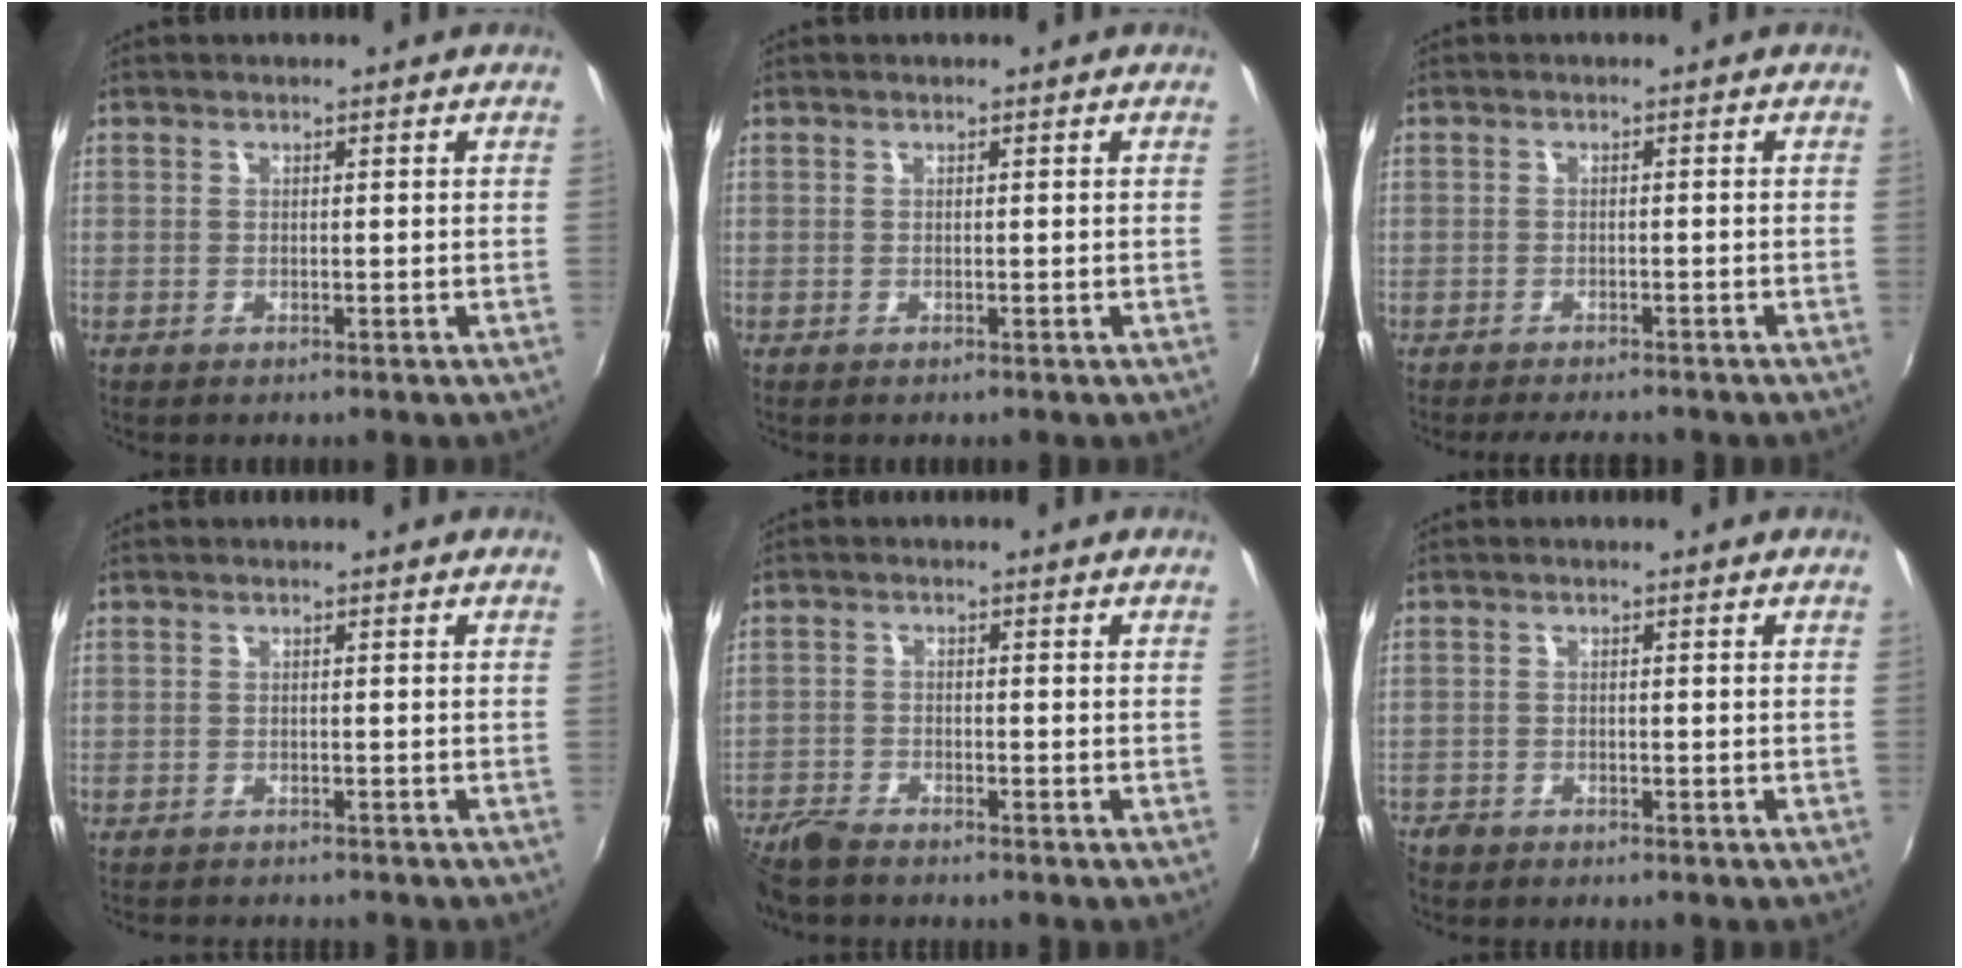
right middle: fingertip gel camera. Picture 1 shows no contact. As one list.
[{"total": 0.0}, {"total": 6.3, "force": [-5.4, 1.9, 2.7], "torque": [-0.065, -0.013, -0.081]}, {"total": 4.1, "force": [-3.9, 0.7, 1.2], "torque": [-0.032, -0.013, -0.059]}, {"total": 7.3, "force": [-6.5, 1.8, 2.8], "torque": [-0.081, -0.024, -0.131]}, {"total": 3.1, "force": [-2.7, 1.5, 0.5], "torque": [-0.021, -0.008, -0.053]}]